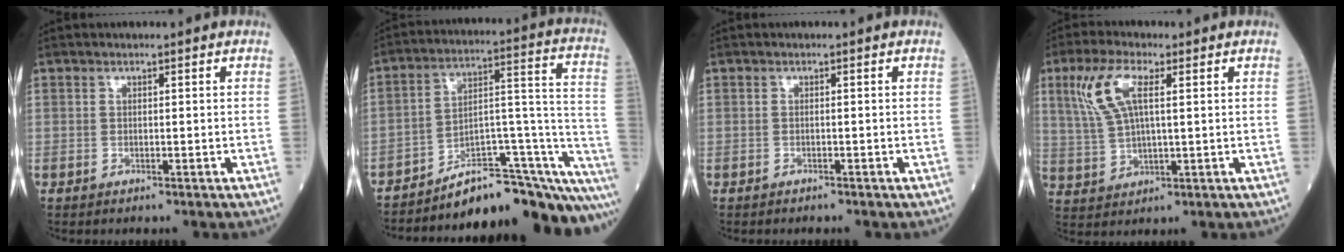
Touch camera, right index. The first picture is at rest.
{"total": 20.5, "force": [-18.2, 2.8, 8.9], "torque": [-0.048, 0.060, -0.260]}
{"total": 0.6, "force": [-0.6, 0.2, 0.1], "torque": [-0.009, -0.001, -0.010]}
{"total": 8.2, "force": [3.0, 2.5, 7.2], "torque": [-0.171, 0.014, 0.065]}